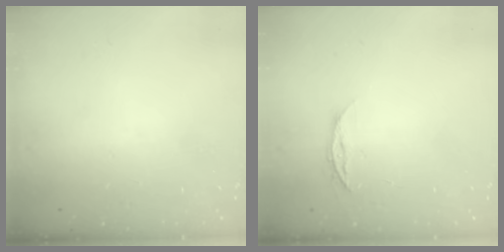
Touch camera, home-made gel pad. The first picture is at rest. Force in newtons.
{"total": 4.9, "press": 4.9, "slide": 0.6}